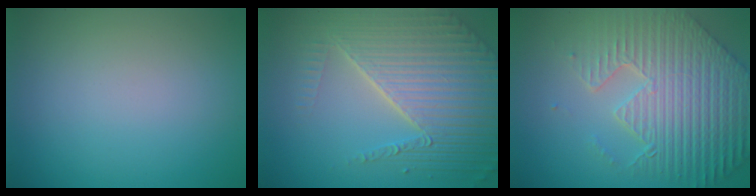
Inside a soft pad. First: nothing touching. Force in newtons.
{"total": 7.7, "press": 5.8, "slide": 5.0}
{"total": 9.3, "press": 6.4, "slide": 6.7}